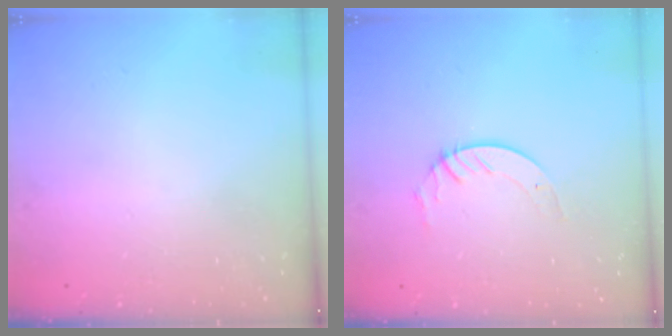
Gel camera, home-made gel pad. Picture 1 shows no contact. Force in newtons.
{"total": 4.5, "press": 4.4, "slide": 0.4}